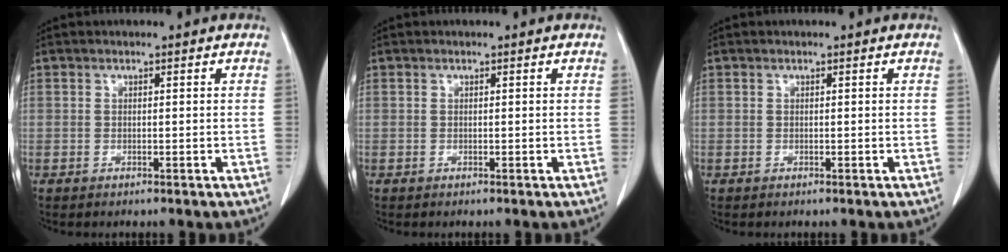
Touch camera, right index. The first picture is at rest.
{"total": 0.0}
{"total": 0.0}